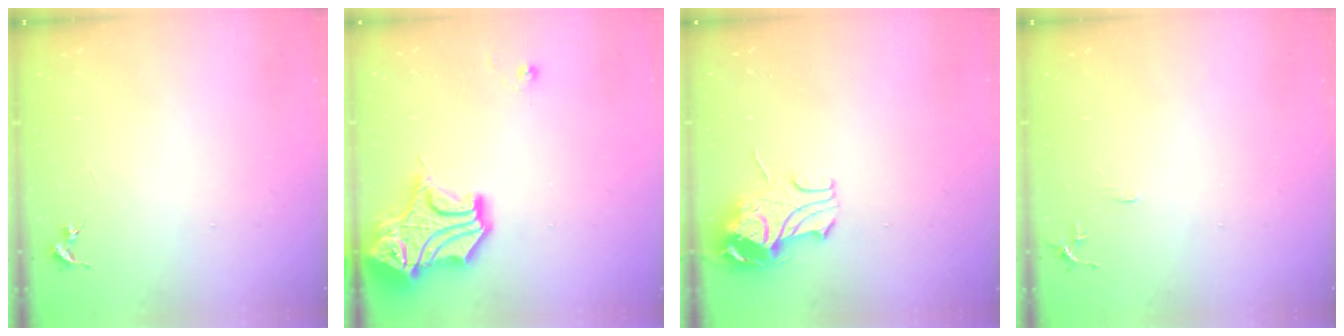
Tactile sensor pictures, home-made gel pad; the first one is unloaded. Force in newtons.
{"total": 17.1, "press": 16.9, "slide": 2.2}
{"total": 9.6, "press": 9.5, "slide": 1.1}
{"total": 5.3, "press": 5.2, "slide": 0.6}